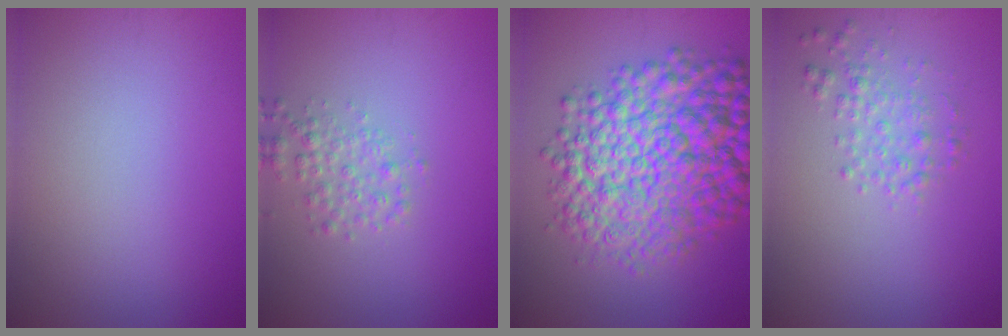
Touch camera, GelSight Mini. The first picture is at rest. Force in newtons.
{"total": 2.1, "press": 2.1, "slide": 0.0}
{"total": 12.5, "press": 12.5, "slide": 0.2}
{"total": 2.0, "press": 2.0, "slide": 0.1}